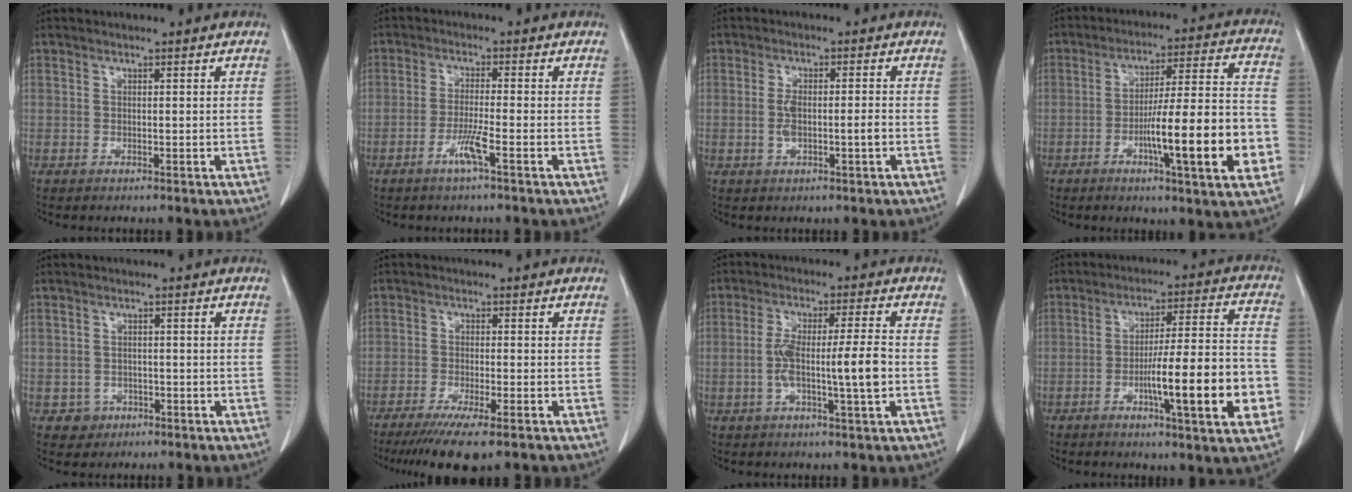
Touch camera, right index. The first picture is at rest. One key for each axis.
{"total": 3.8, "fx": -2.0, "fy": -0.4, "fz": 3.3, "tx": -0.066, "ty": -0.007, "tz": -0.041}
{"total": 4.0, "fx": -0.7, "fy": 0.8, "fz": 3.9, "tx": -0.081, "ty": 0.005, "tz": -0.009}
{"total": 17.5, "fx": -5.2, "fy": 0.9, "fz": 16.6, "tx": -0.235, "ty": 0.006, "tz": -0.077}
{"total": 2.7, "fx": -1.2, "fy": 2.4, "fz": -0.1, "tx": 0.009, "ty": 0.012, "tz": -0.015}
{"total": 9.1, "fx": -6.6, "fy": 0.7, "fz": 6.2, "tx": -0.093, "ty": -0.021, "tz": -0.101}
{"total": 9.0, "fx": -1.4, "fy": 0.2, "fz": 8.9, "tx": -0.161, "ty": 0.007, "tz": -0.026}
{"total": 16.4, "fx": -4.9, "fy": 0.9, "fz": 15.6, "tx": -0.224, "ty": 0.004, "tz": -0.072}